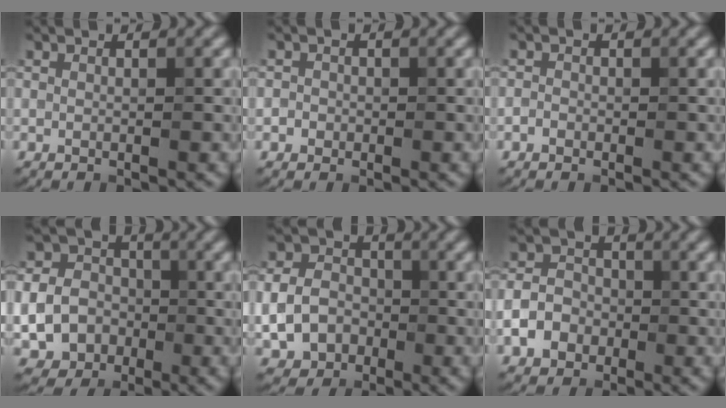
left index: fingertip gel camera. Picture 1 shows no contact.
{"total": 1.3, "force": [-0.1, 1.2, 0.3], "torque": [0.017, 0.009, -0.021]}
{"total": 0.6, "force": [-0.3, 0.5, 0.3], "torque": [0.004, 0.003, -0.012]}
{"total": 11.9, "force": [-2.7, 10.7, 4.6], "torque": [-0.117, -0.018, -0.061]}
{"total": 5.7, "force": [-1.1, 4.7, 3.1], "torque": [-0.071, -0.006, -0.023]}
{"total": 3.6, "force": [-1.3, 2.8, 1.7], "torque": [-0.031, 0.006, -0.031]}